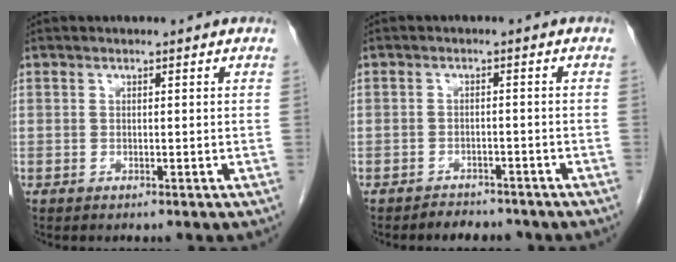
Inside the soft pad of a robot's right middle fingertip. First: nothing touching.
{"total": 3.8, "force": [-3.4, 1.7, 0.4], "torque": [-0.009, 0.002, -0.047]}